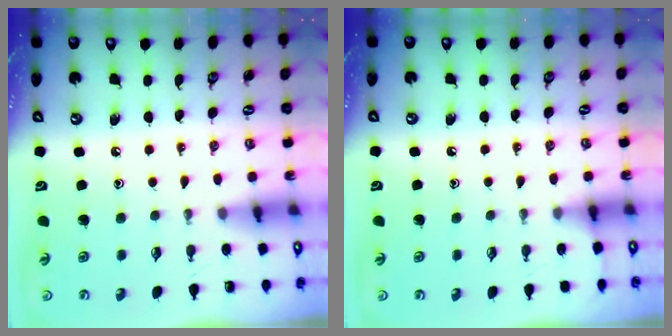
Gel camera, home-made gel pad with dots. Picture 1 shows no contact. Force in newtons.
{"total": 2.9, "press": 2.9, "slide": 0.4}